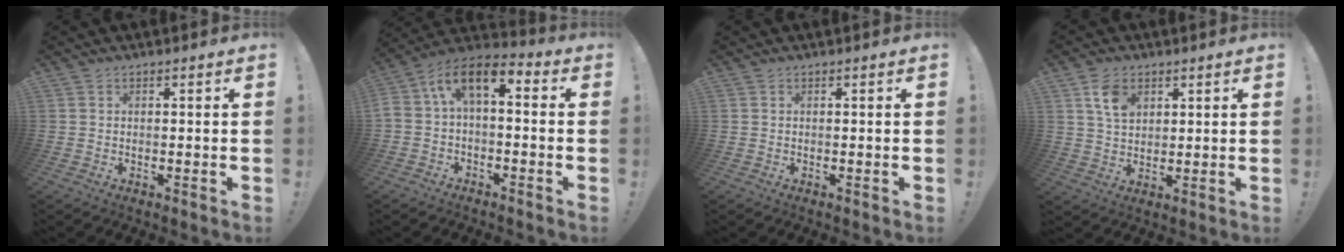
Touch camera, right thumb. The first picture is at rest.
{"total": 7.9, "force": [1.1, 4.3, 6.5], "torque": [-0.121, 0.006, 0.024]}
{"total": 0.0}
{"total": 7.7, "force": [3.6, 5.3, 4.3], "torque": [-0.067, -0.007, 0.068]}